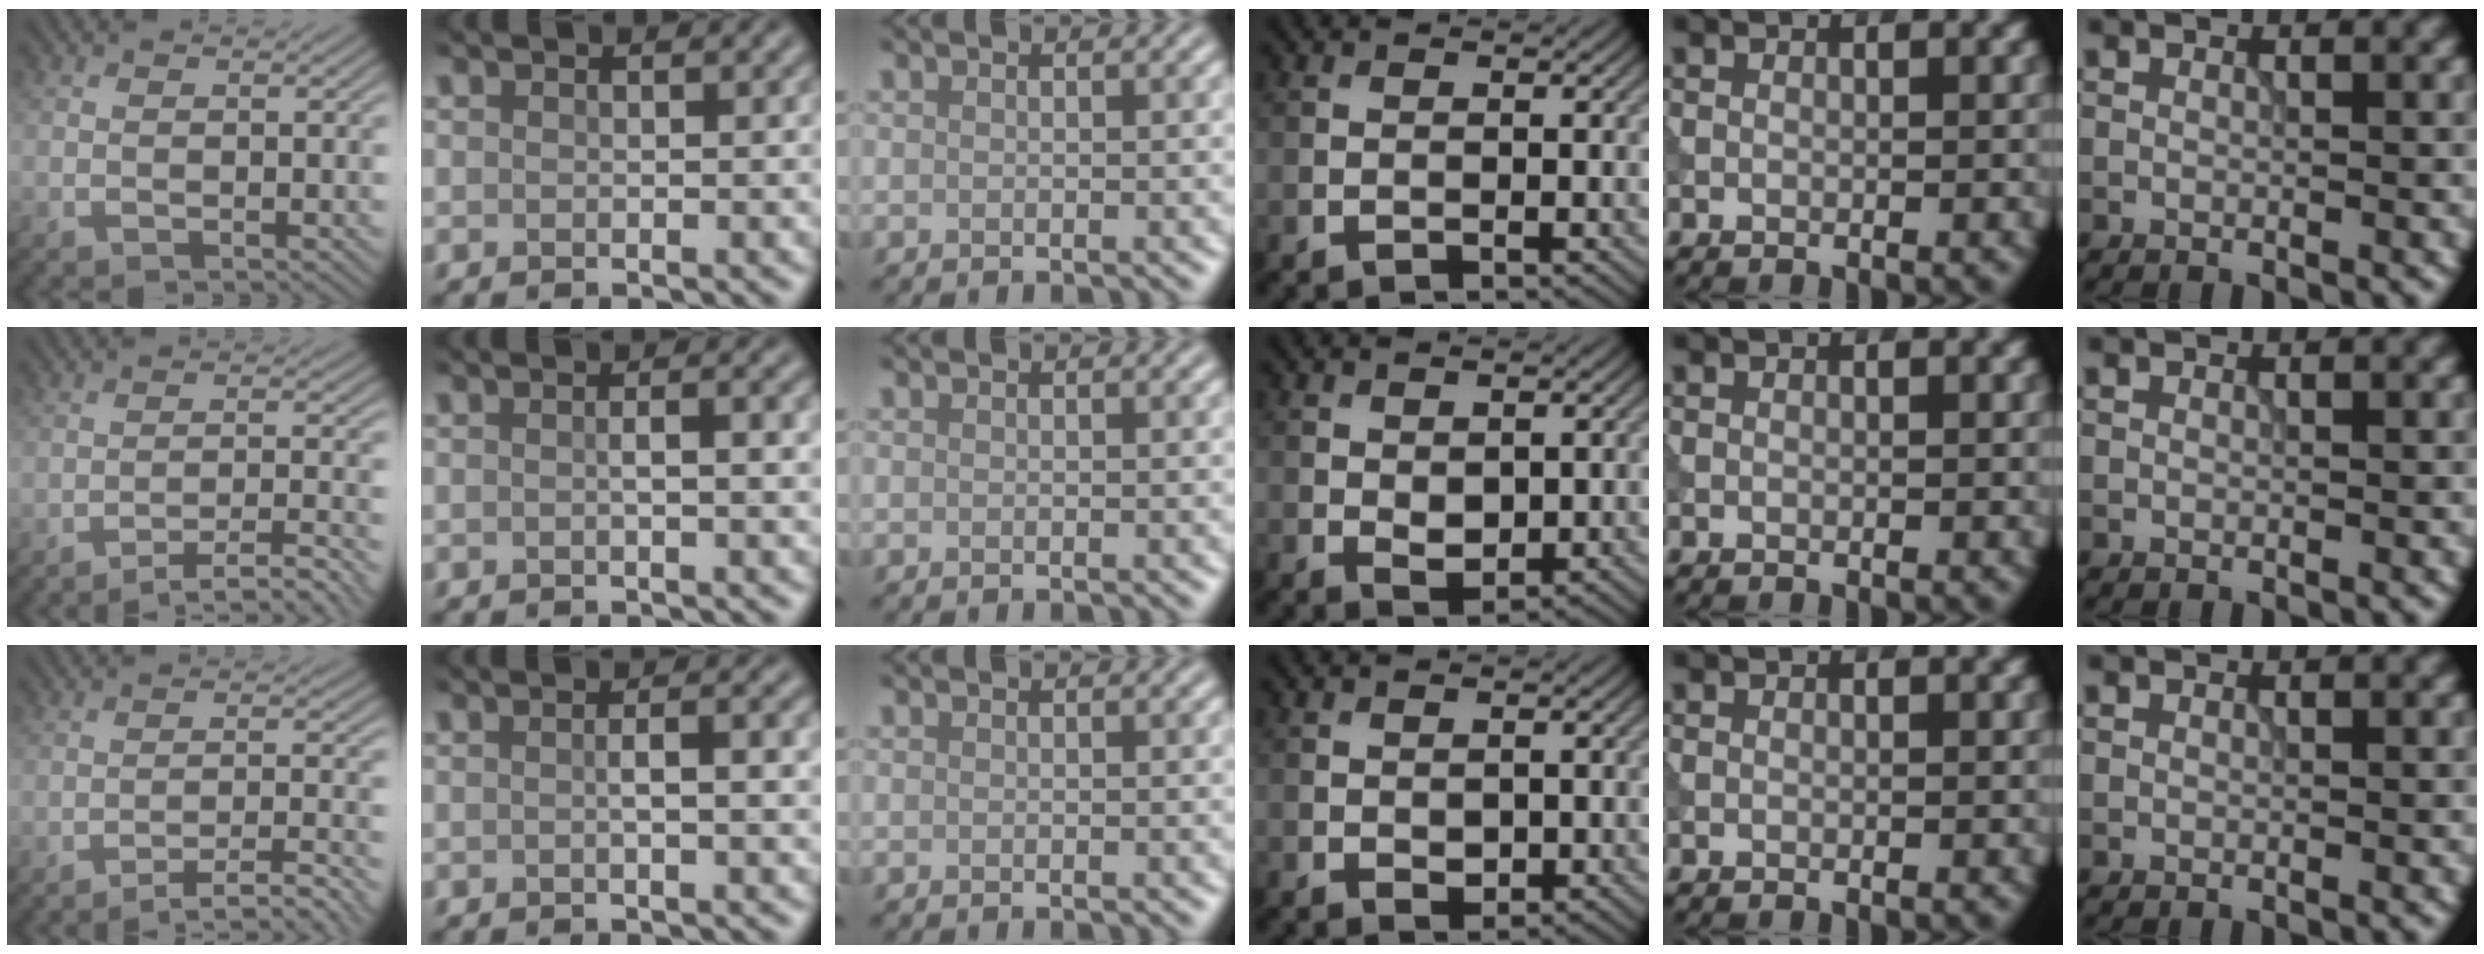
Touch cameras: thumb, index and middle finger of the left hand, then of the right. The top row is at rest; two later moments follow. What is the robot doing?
{"motion": "extract", "object": "tissue"}